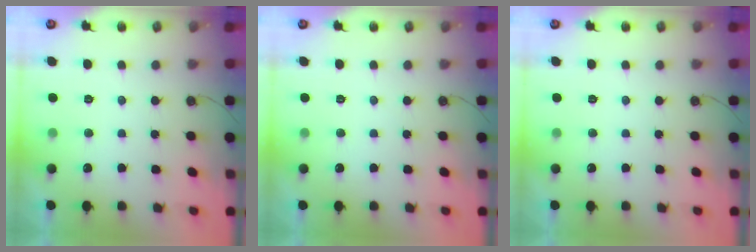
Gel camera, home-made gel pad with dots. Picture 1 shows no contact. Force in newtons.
{"total": 0.0}
{"total": 0.0}